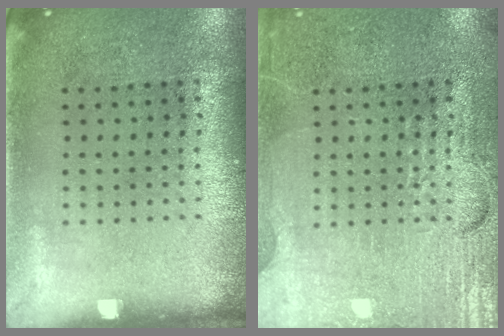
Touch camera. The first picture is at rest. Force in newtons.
{"total": 4.9, "press": 4.9, "slide": 0.6}